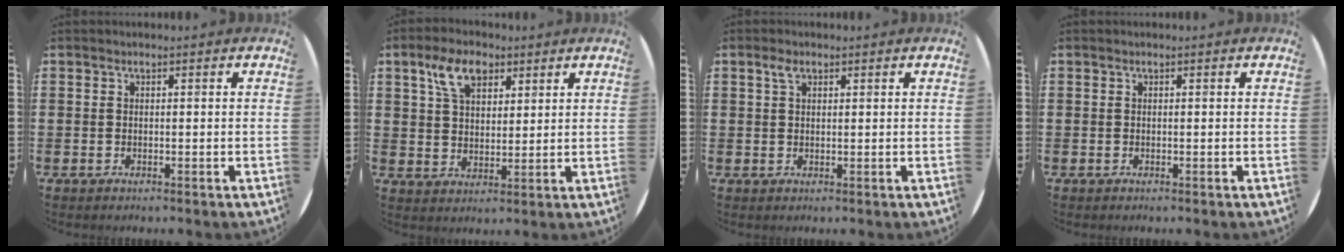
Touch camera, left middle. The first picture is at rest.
{"total": 6.8, "force": [4.0, 3.8, 3.9], "torque": [-0.073, 0.008, 0.071]}
{"total": 1.7, "force": [1.0, 0.9, 1.0], "torque": [-0.015, 0.003, 0.016]}
{"total": 0.0}